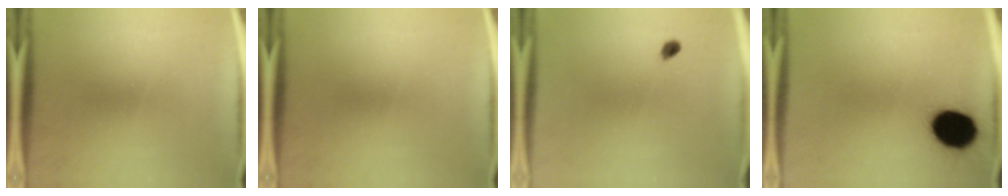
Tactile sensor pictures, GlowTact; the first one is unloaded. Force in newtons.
{"total": 0.0}
{"total": 2.0}
{"total": 12.6}